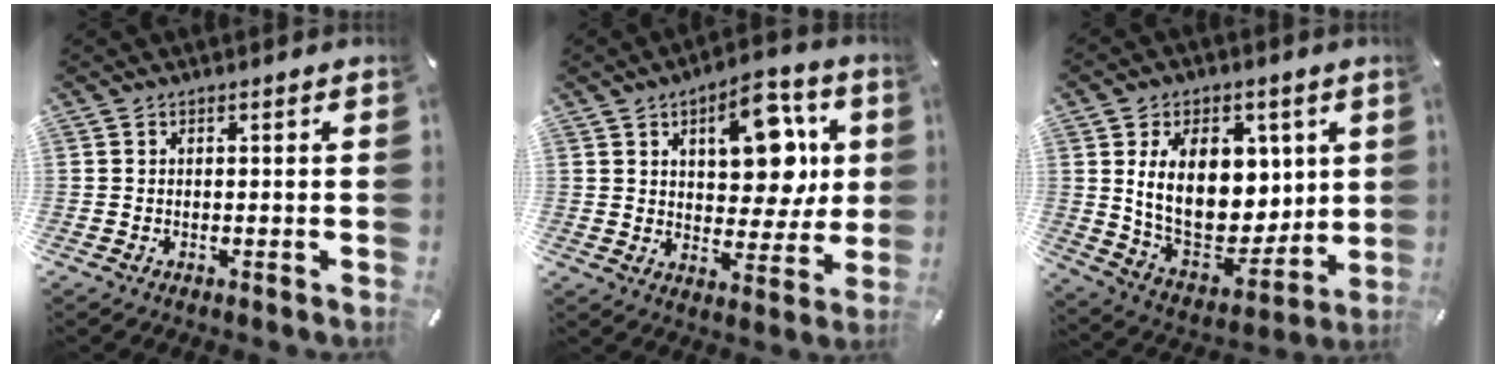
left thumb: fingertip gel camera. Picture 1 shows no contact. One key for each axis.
{"total": 14.7, "fx": 4.9, "fy": 8.8, "fz": 10.8, "tx": -0.136, "ty": -0.012, "tz": 0.080}
{"total": 19.4, "fx": 5.0, "fy": 13.1, "fz": 13.3, "tx": -0.227, "ty": -0.041, "tz": 0.093}